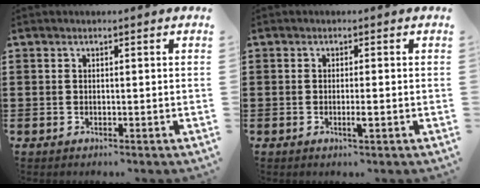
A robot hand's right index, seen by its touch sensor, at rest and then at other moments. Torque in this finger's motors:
{"motor_torque": [-0.20, 0.28, 0.02, 0.01]}